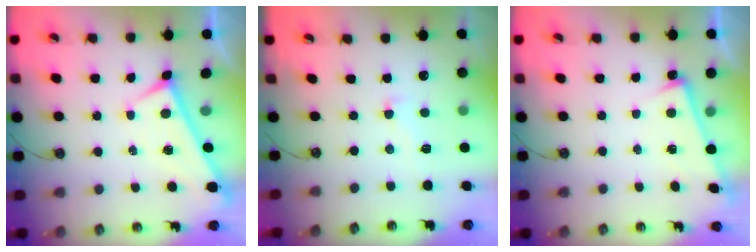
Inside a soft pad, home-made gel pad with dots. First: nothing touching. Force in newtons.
{"total": 1.8, "press": 1.4, "slide": 1.1}
{"total": 6.2, "press": 6.1, "slide": 0.6}